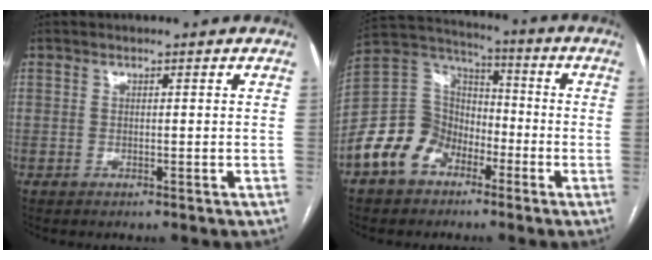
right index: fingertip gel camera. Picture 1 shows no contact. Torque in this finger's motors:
{"motor_torque": [0.74, -0.12, 0.44, 0.13]}